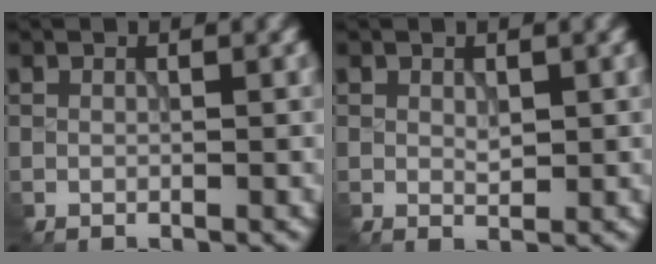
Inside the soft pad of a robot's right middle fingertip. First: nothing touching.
{"total": 0.9, "force": [0.2, 0.5, 0.7], "torque": [-0.015, -0.002, 0.007]}